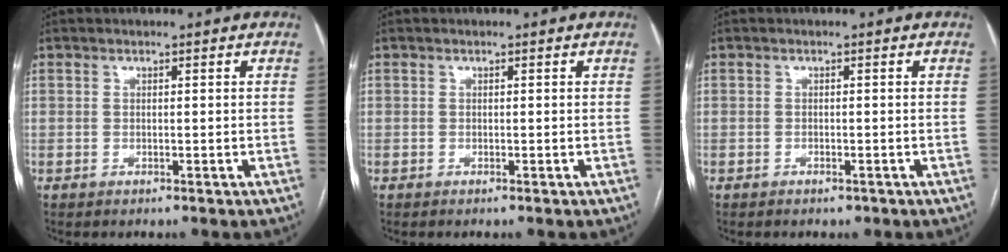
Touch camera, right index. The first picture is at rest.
{"total": 0.0}
{"total": 1.0, "force": [-0.8, 0.6, 0.4], "torque": [-0.008, 0.000, -0.007]}